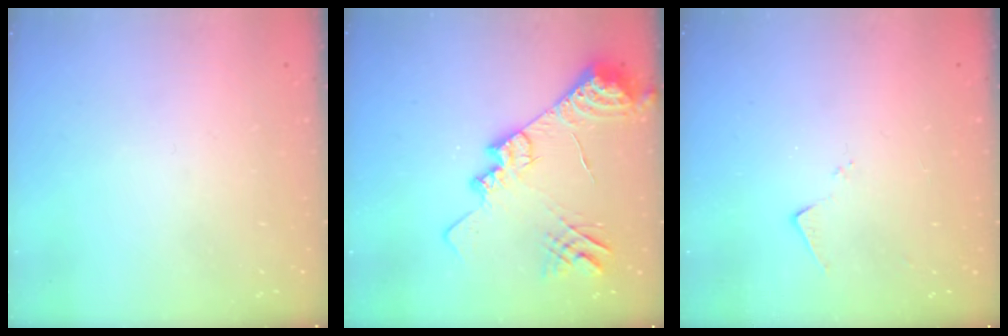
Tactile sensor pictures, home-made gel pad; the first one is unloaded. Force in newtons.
{"total": 19.8, "press": 19.7, "slide": 2.0}
{"total": 7.6, "press": 7.5, "slide": 0.3}